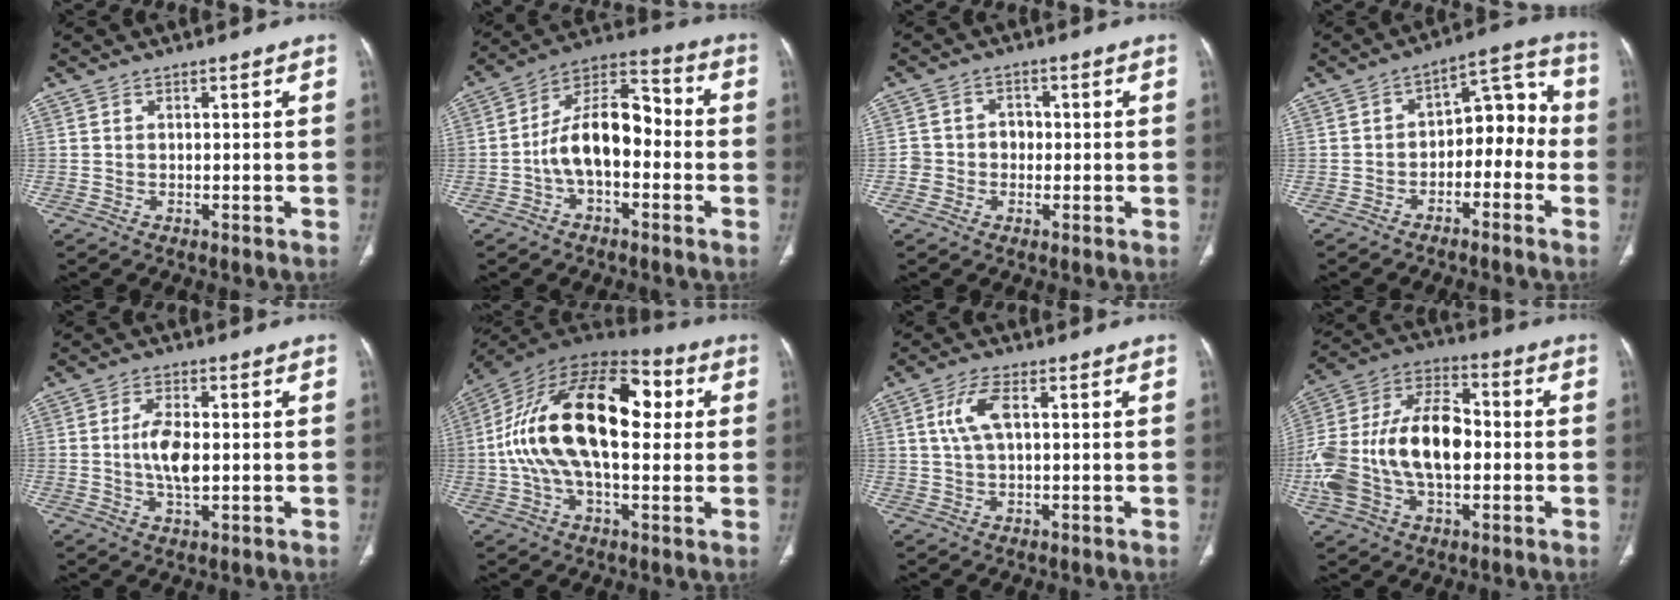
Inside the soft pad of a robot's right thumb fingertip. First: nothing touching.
{"total": 13.5, "force": [-2.4, 7.5, 11.0], "torque": [-0.171, 0.047, -0.051]}
{"total": 4.2, "force": [-0.7, 3.9, 1.3], "torque": [0.002, 0.018, -0.017]}
{"total": 10.6, "force": [-3.1, 6.8, 7.5], "torque": [-0.055, 0.060, -0.054]}
{"total": 6.6, "force": [-0.1, 3.1, 5.8], "torque": [-0.115, -0.001, -0.005]}
{"total": 24.4, "force": [3.0, 12.5, 20.8], "torque": [-0.368, 0.038, 0.038]}
{"total": 5.6, "force": [1.3, 2.3, 4.9], "torque": [-0.115, 0.010, 0.027]}
{"total": 23.5, "force": [-2.1, 14.0, 18.8], "torque": [-0.386, 0.032, -0.035]}